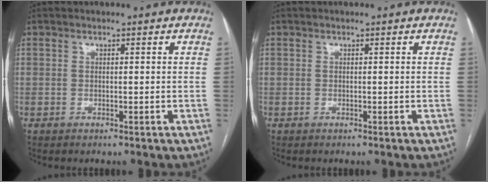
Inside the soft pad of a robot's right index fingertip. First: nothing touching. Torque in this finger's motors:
{"motor_torque": [0.00, 0.00, 0.00, 0.00]}